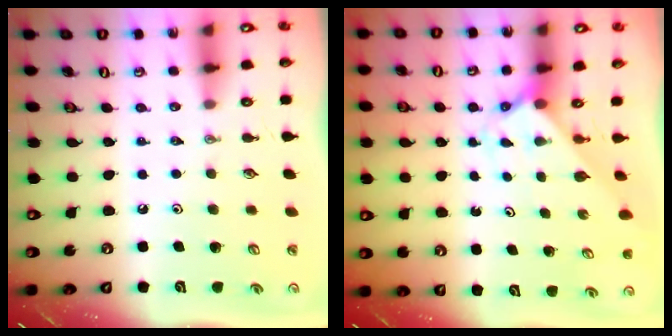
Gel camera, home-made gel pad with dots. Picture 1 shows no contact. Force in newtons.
{"total": 1.9, "press": 1.9, "slide": 0.2}